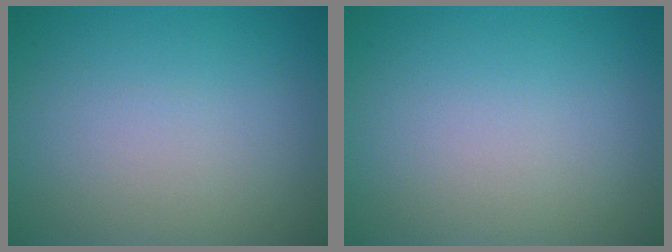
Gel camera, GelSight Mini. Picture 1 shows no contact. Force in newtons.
{"total": 0.0}